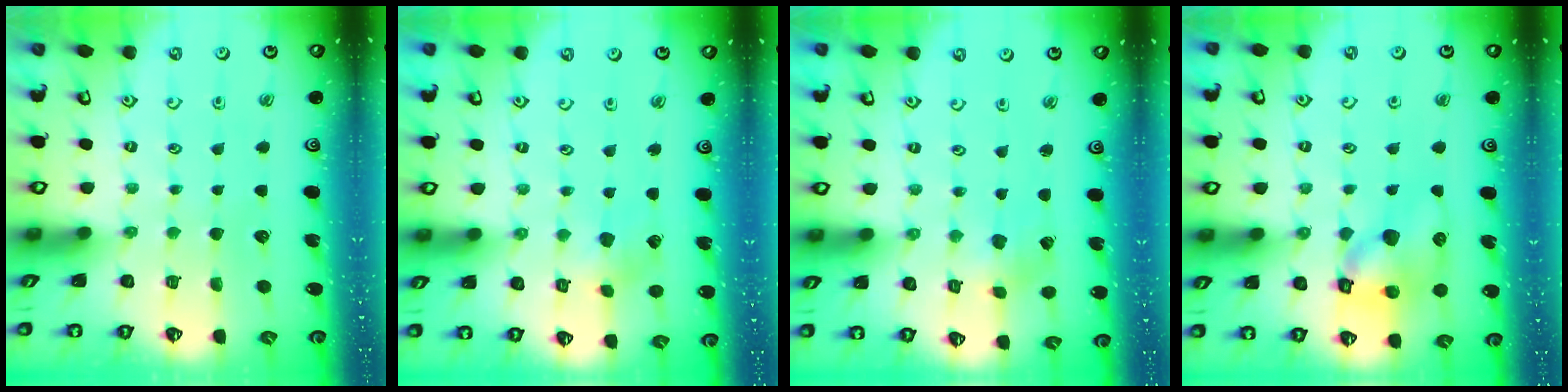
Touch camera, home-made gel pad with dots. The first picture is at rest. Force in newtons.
{"total": 3.0, "press": 3.0, "slide": 0.4}
{"total": 1.1, "press": 1.1, "slide": 0.1}
{"total": 10.9, "press": 10.7, "slide": 1.5}